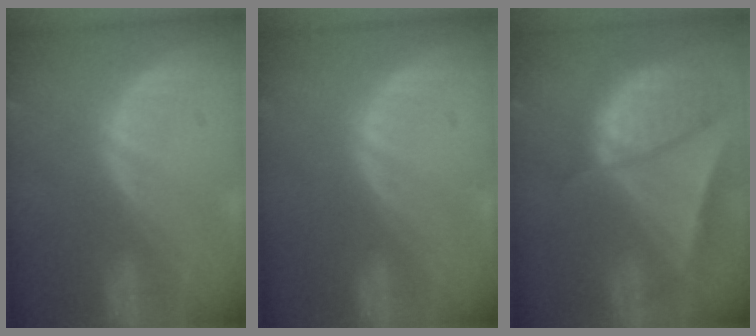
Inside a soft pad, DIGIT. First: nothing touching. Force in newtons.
{"total": 0.0}
{"total": 9.4, "press": 7.9, "slide": 5.1}